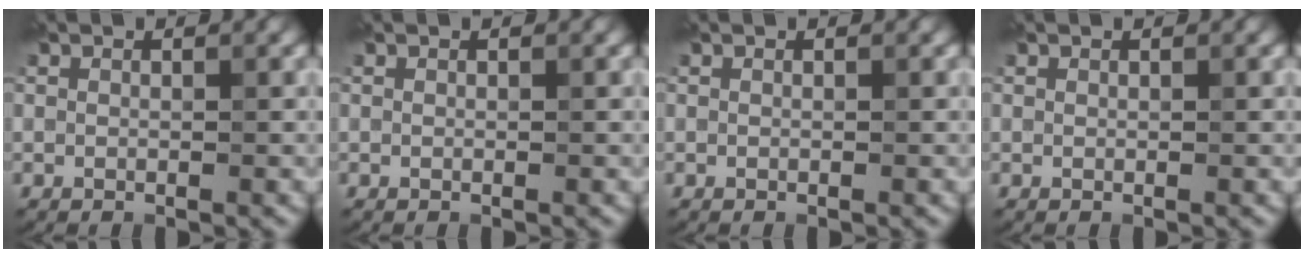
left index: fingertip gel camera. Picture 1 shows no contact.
{"total": 0.0}
{"total": 0.0}
{"total": 0.0}